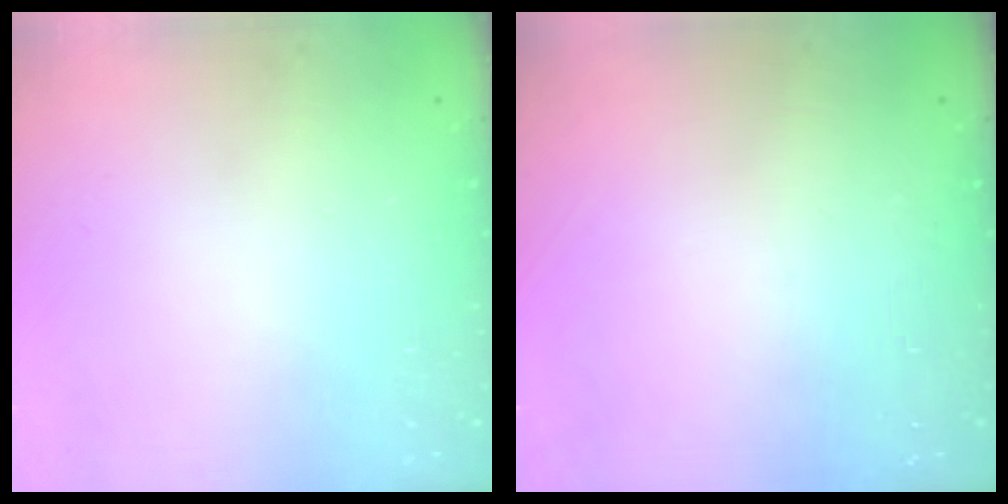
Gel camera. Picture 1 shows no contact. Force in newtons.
{"total": 0.0}